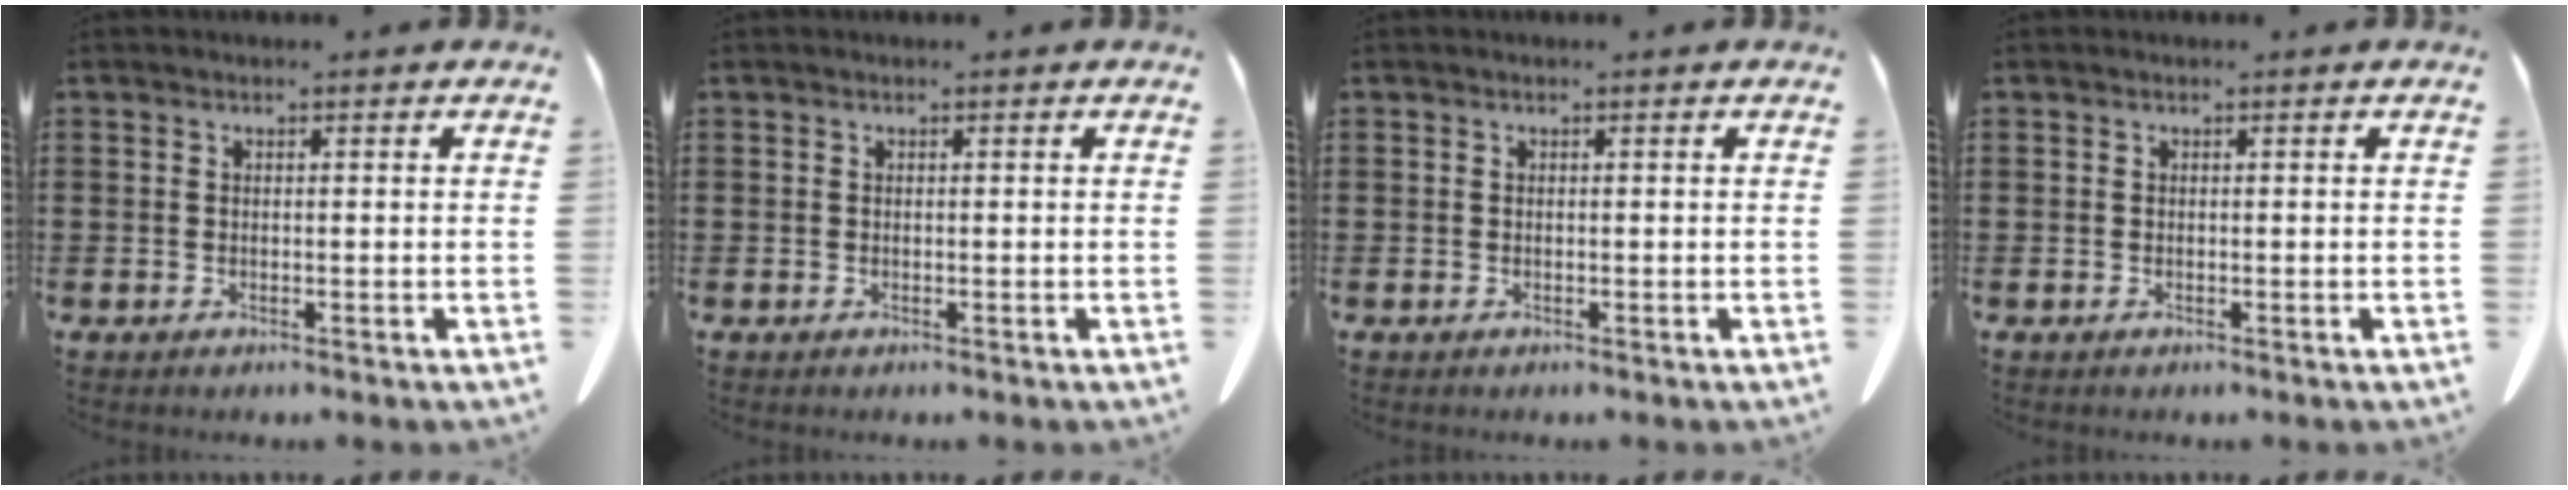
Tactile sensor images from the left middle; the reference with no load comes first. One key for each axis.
{"total": 0.0}
{"total": 0.0}
{"total": 0.0}